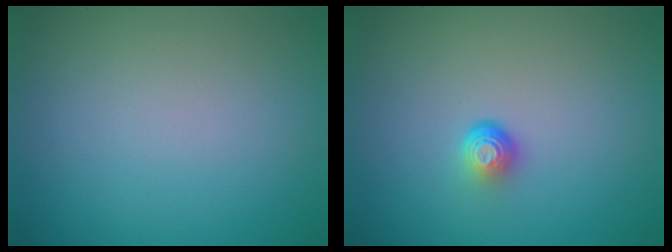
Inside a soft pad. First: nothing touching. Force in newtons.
{"total": 1.9, "press": 1.1, "slide": 1.5}